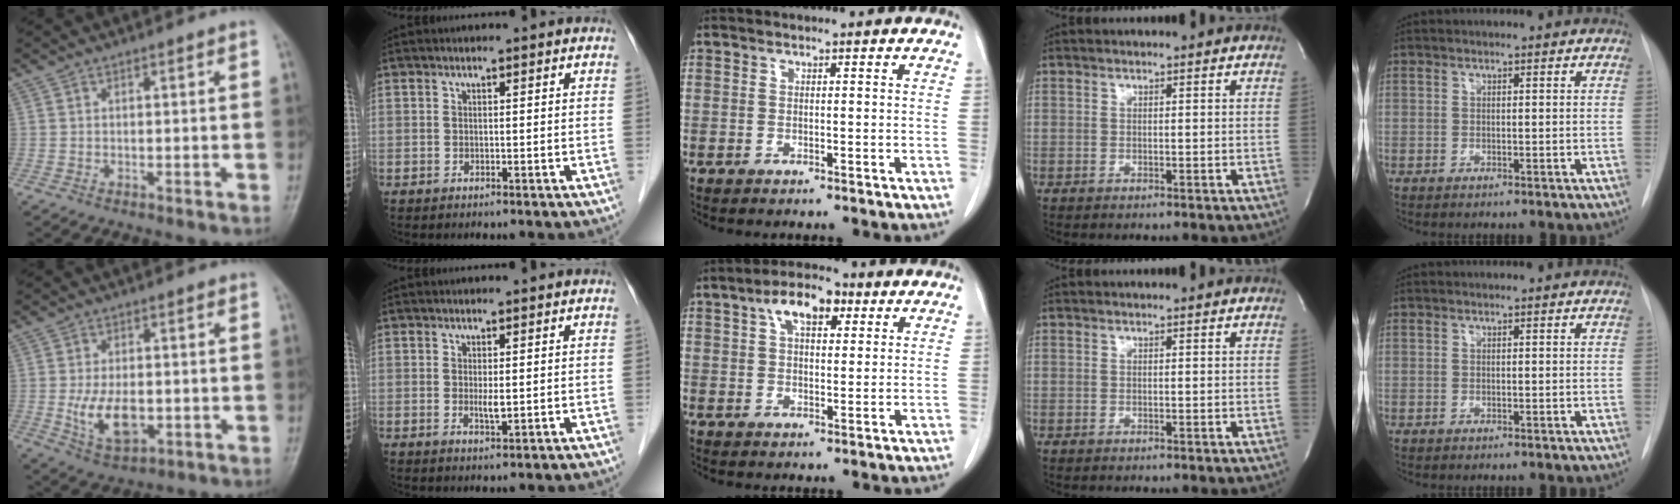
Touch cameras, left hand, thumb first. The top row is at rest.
{"thumb": {"total": 8.6, "force": [-1.3, 5.0, 6.9], "torque": [-0.114, -0.009, -0.014]}, "index": {"total": 1.6, "force": [0.1, 0.3, 1.6], "torque": [-0.034, -0.006, 0.005]}, "middle": {"total": 7.1, "force": [3.3, 3.2, 5.4], "torque": [-0.095, 0.021, 0.053]}}